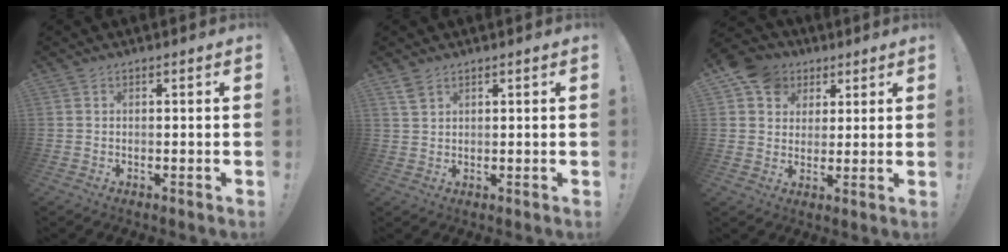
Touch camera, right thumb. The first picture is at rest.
{"total": 2.9, "force": [2.1, 1.3, 1.5], "torque": [-0.027, -0.009, 0.039]}
{"total": 9.4, "force": [4.6, 7.8, 2.7], "torque": [-0.040, -0.024, 0.091]}